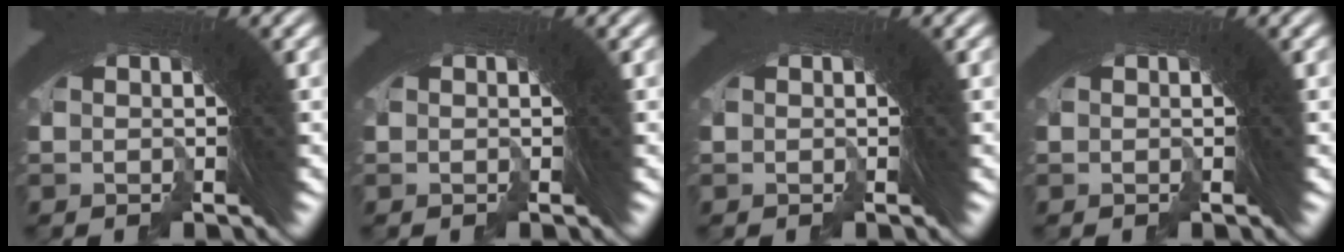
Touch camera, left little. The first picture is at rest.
{"total": 0.0}
{"total": 0.0}
{"total": 0.0}